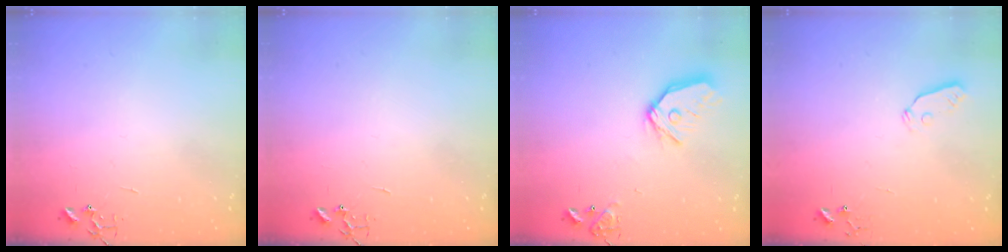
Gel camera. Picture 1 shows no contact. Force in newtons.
{"total": 0.0}
{"total": 13.7, "press": 13.6, "slide": 1.7}
{"total": 4.3, "press": 4.3, "slide": 0.3}